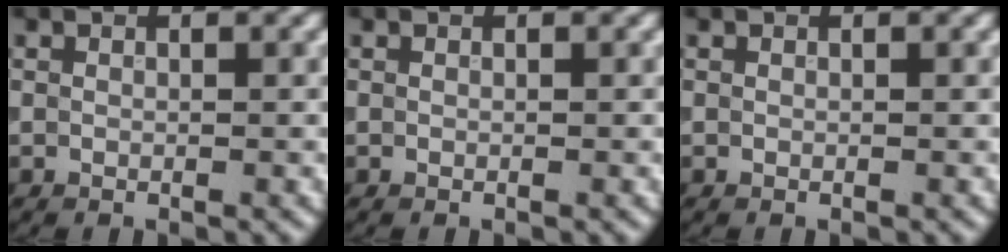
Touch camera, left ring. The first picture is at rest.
{"total": 0.0}
{"total": 0.0}